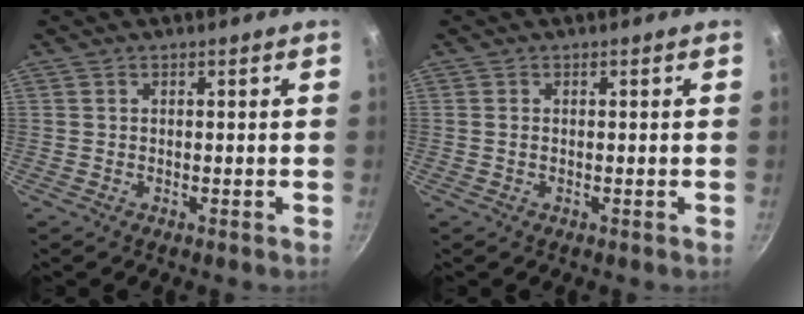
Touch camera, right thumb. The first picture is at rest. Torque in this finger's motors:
{"motor_torque": [-0.34, 0.24, 0.54, -0.08, 0.03]}